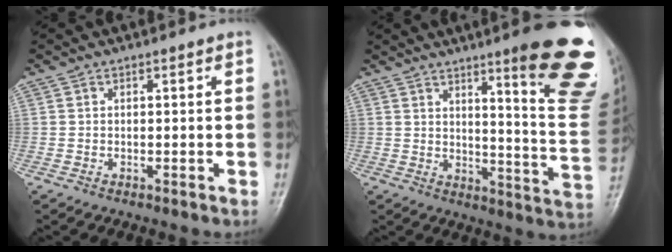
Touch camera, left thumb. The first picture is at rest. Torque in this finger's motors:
{"motor_torque": [2.14, 1.06, 1.61, -1.16, 0.28]}